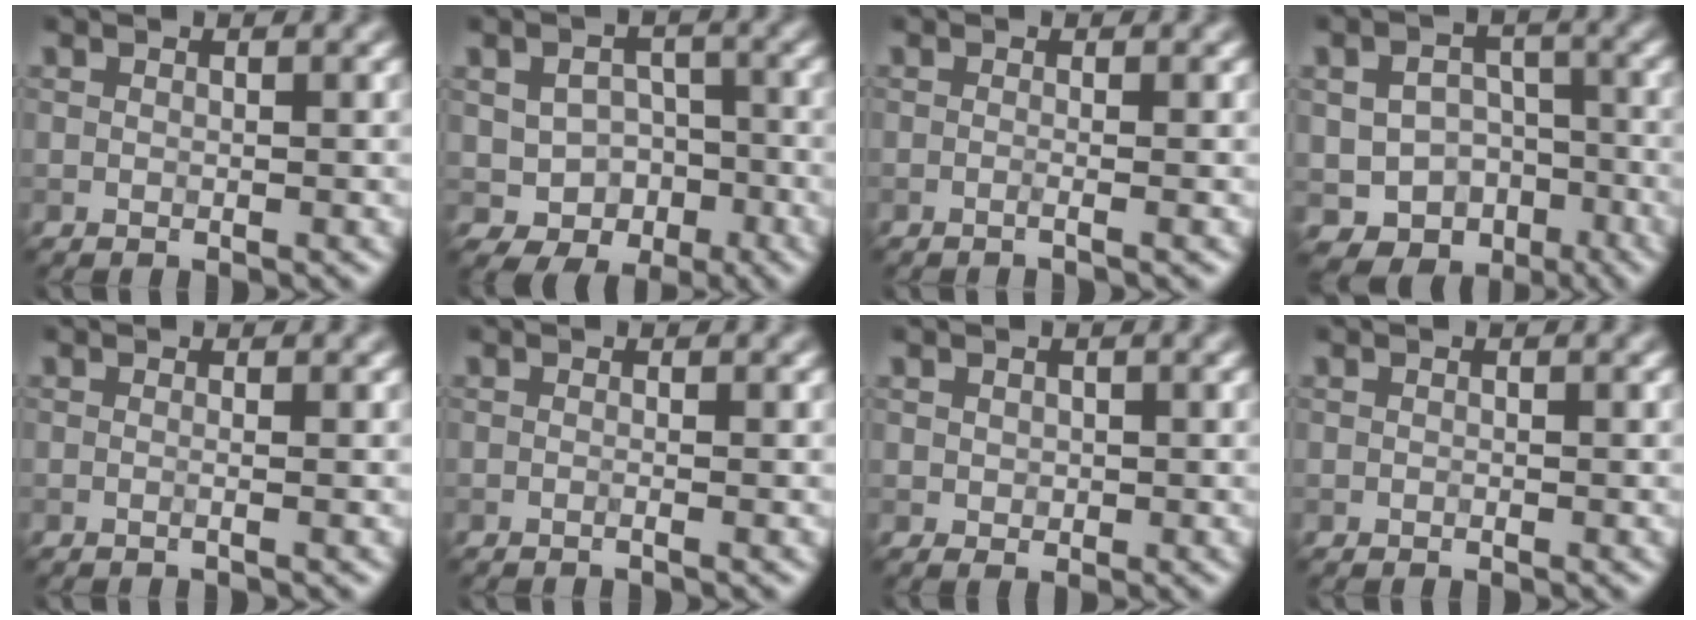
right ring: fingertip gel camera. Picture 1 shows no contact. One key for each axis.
{"total": 4.2, "fx": -1.1, "fy": 3.3, "fz": 2.3, "tx": -0.036, "ty": -0.006, "tz": -0.014}
{"total": 1.0, "fx": -0.2, "fy": 0.3, "fz": 0.9, "tx": -0.010, "ty": -0.008, "tz": -0.015}
{"total": 8.0, "fx": -3.9, "fy": 6.3, "fz": 3.2, "tx": -0.028, "ty": -0.011, "tz": -0.054}
{"total": 1.1, "fx": 0.2, "fy": 0.6, "fz": 1.0, "tx": 0.006, "ty": -0.011, "tz": -0.019}
{"total": 0.5, "fx": -0.2, "fy": 0.1, "fz": 0.5, "tx": -0.009, "ty": -0.006, "tz": -0.010}
{"total": 1.0, "fx": 0.2, "fy": 0.9, "fz": 0.4, "tx": -0.008, "ty": 0.000, "tz": 0.002}
{"total": 0.0}